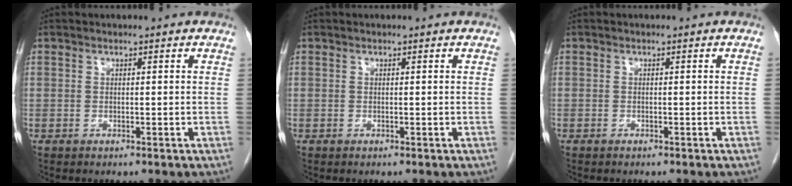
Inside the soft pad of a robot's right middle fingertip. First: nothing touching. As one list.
[{"total": 0.0}, {"total": 0.0}]